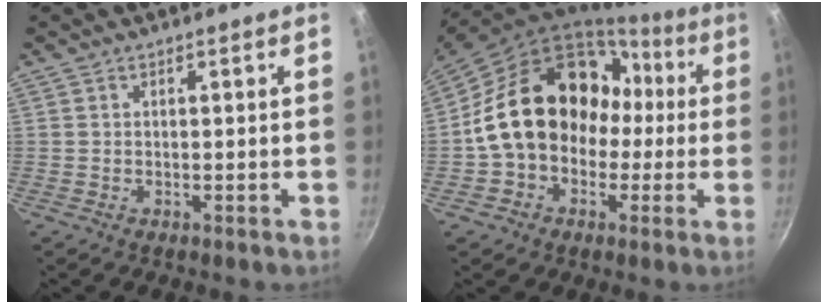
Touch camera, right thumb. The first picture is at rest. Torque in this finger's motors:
{"motor_torque": [0.58, 4.43, 1.92, -0.20, 0.25]}